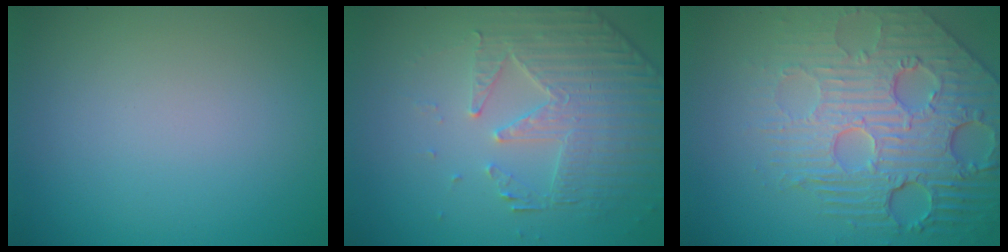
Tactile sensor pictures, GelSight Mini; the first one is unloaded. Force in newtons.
{"total": 5.0, "press": 3.7, "slide": 3.4}
{"total": 8.5, "press": 6.0, "slide": 6.1}